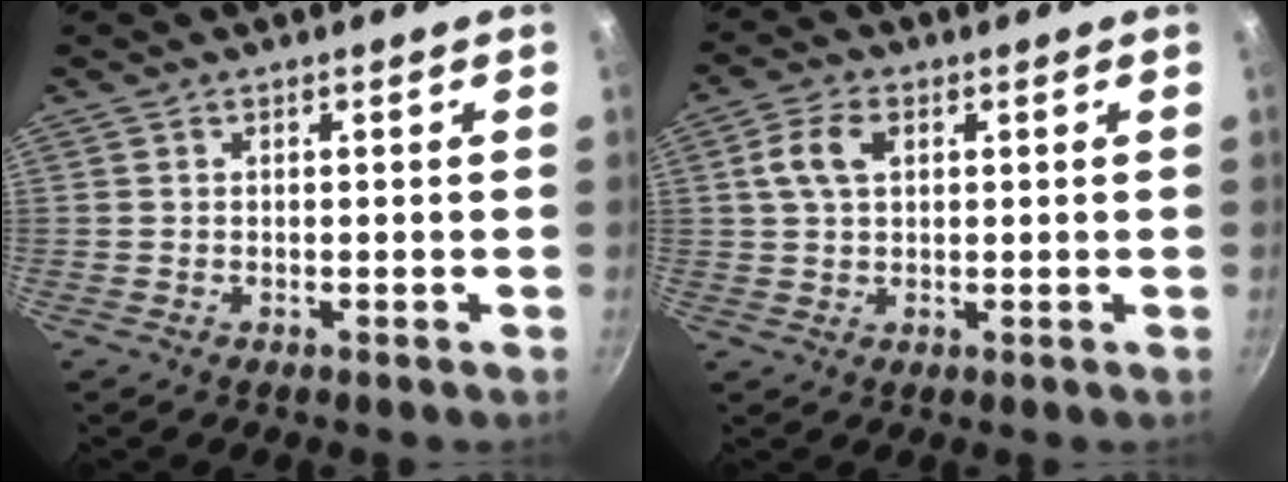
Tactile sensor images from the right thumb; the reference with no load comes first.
{"total": 5.8, "force": [1.7, 3.7, 4.2], "torque": [-0.083, 0.008, 0.032]}